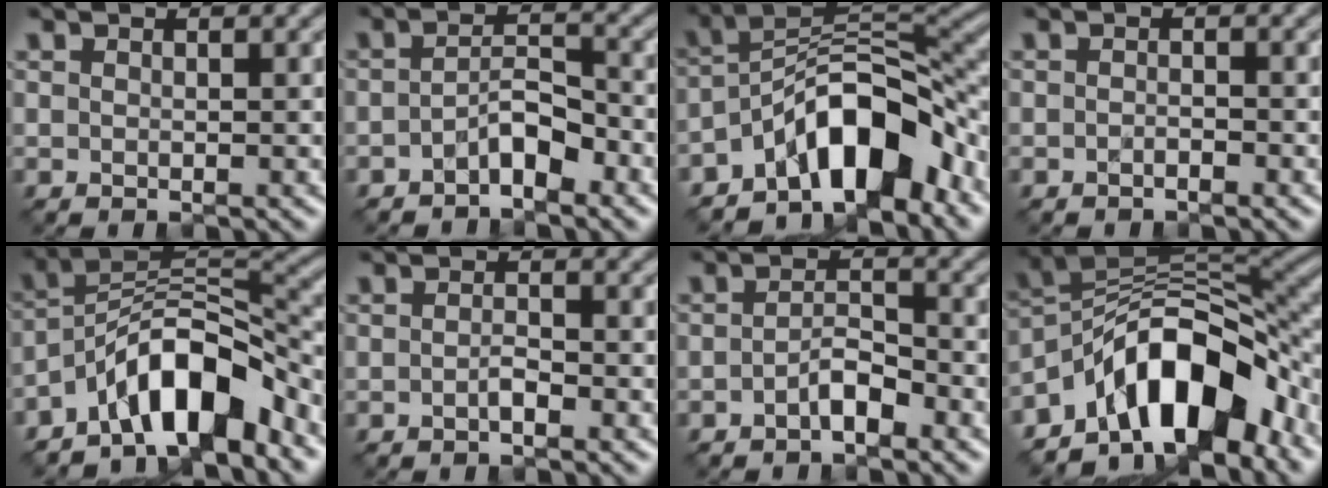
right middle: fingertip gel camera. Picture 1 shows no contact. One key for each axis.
{"total": 2.8, "fx": -1.8, "fy": 1.0, "fz": 1.9, "tx": -0.032, "ty": 0.011, "tz": -0.035}
{"total": 9.3, "fx": -5.7, "fy": 3.6, "fz": 6.5, "tx": -0.081, "ty": 0.017, "tz": -0.108}
{"total": 0.8, "fx": -0.6, "fy": 0.2, "fz": 0.5, "tx": -0.008, "ty": 0.001, "tz": -0.011}
{"total": 8.7, "fx": -5.6, "fy": 3.0, "fz": 6.0, "tx": -0.082, "ty": 0.014, "tz": -0.106}
{"total": 1.0, "fx": -0.6, "fy": 0.2, "fz": 0.8, "tx": -0.017, "ty": 0.002, "tz": -0.010}
{"total": 2.2, "fx": -1.3, "fy": 0.7, "fz": 1.6, "tx": -0.029, "ty": 0.006, "tz": -0.026}
{"total": 11.5, "fx": -6.3, "fy": 5.6, "fz": 7.9, "tx": -0.103, "ty": 0.013, "tz": -0.118}